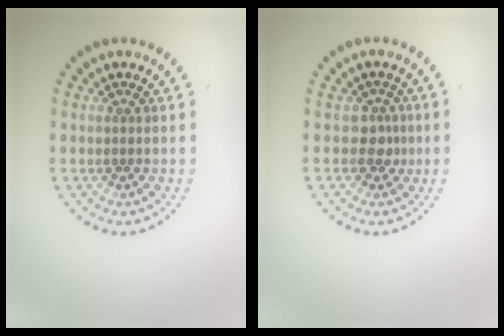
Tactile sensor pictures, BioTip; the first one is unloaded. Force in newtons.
{"total": 1.8, "press": 1.3, "slide": 1.2}